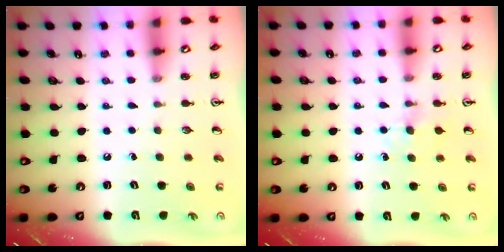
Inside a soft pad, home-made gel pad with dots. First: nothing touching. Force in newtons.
{"total": 5.0, "press": 5.0, "slide": 0.7}